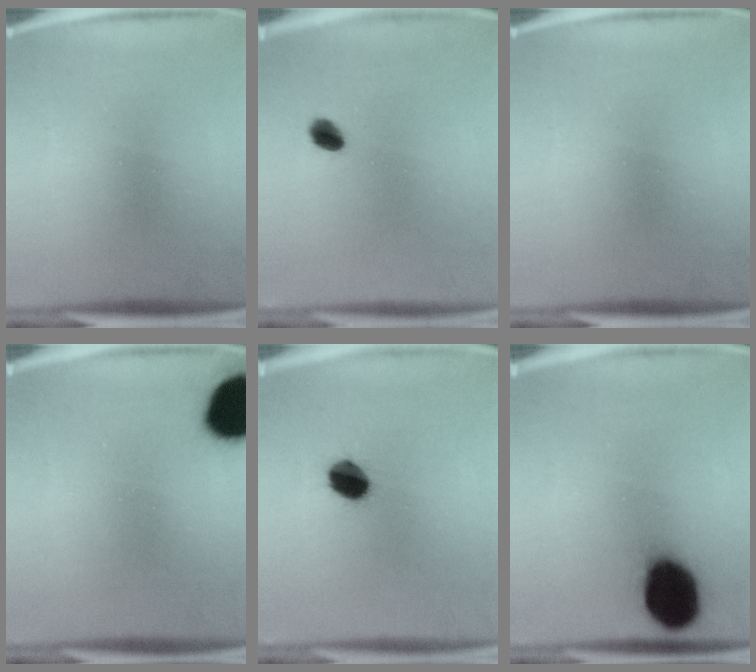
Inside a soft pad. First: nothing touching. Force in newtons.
{"total": 2.8}
{"total": 0.0}
{"total": 16.5}
{"total": 7.5}
{"total": 17.9}